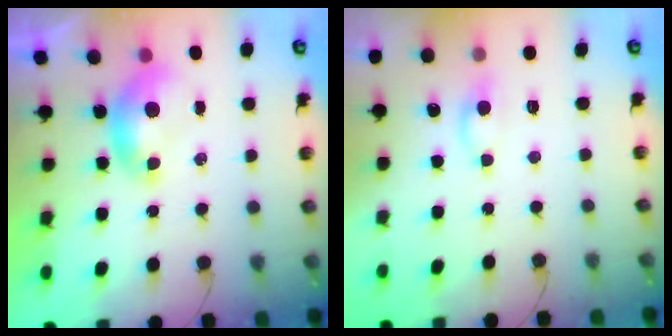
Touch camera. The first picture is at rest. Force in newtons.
{"total": 0.6, "press": 0.4, "slide": 0.4}